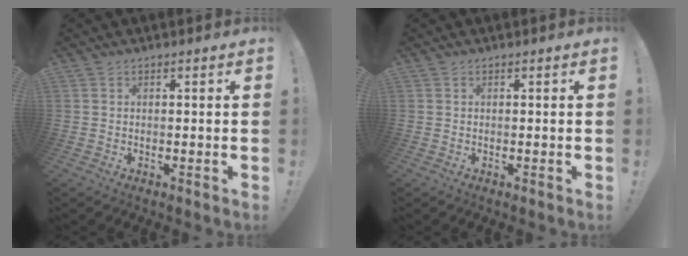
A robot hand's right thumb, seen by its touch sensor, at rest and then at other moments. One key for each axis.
{"total": 0.0}